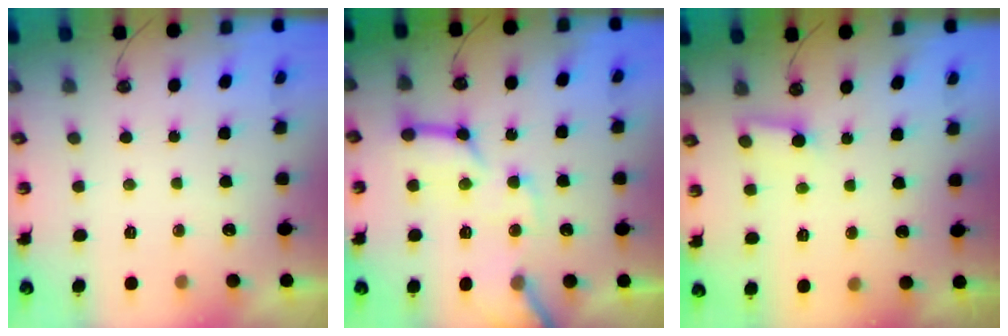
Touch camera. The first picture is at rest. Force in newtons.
{"total": 15.2, "press": 15.1, "slide": 1.8}
{"total": 2.6, "press": 2.6, "slide": 0.3}